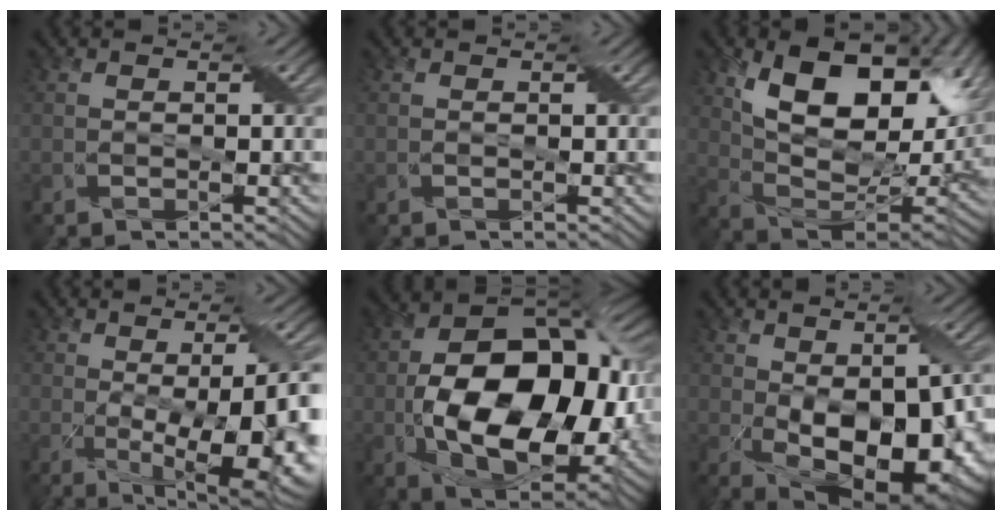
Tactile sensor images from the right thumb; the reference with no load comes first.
{"total": 0.0}
{"total": 16.5, "force": [7.4, 8.7, 11.9], "torque": [-0.193, -0.003, 0.128]}
{"total": 14.2, "force": [-2.5, 5.2, 13.0], "torque": [-0.175, -0.037, -0.007]}
{"total": 17.9, "force": [-2.3, 10.8, 14.1], "torque": [-0.245, -0.018, -0.040]}
{"total": 14.9, "force": [-3.1, 8.3, 12.0], "torque": [-0.182, -0.043, -0.027]}